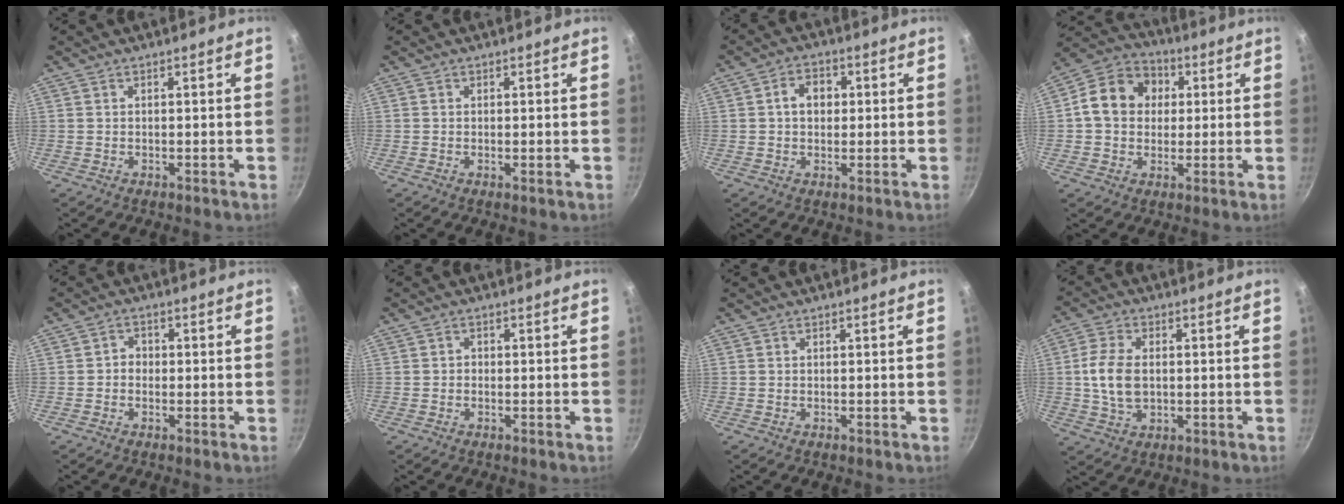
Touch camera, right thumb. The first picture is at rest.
{"total": 0.5, "force": [0.0, 0.1, 0.5], "torque": [-0.010, -0.003, -0.002]}
{"total": 5.2, "force": [0.7, 4.0, 3.2], "torque": [-0.028, 0.010, 0.005]}
{"total": 12.5, "force": [2.0, 10.4, 6.6], "torque": [-0.085, 0.019, 0.013]}
{"total": 2.1, "force": [-0.5, 1.8, 0.9], "torque": [-0.003, 0.009, -0.012]}
{"total": 0.7, "force": [-0.3, 0.6, 0.2], "torque": [-0.002, 0.002, -0.008]}
{"total": 0.0}
{"total": 8.4, "force": [0.2, 5.3, 6.5], "torque": [-0.126, 0.007, 0.004]}